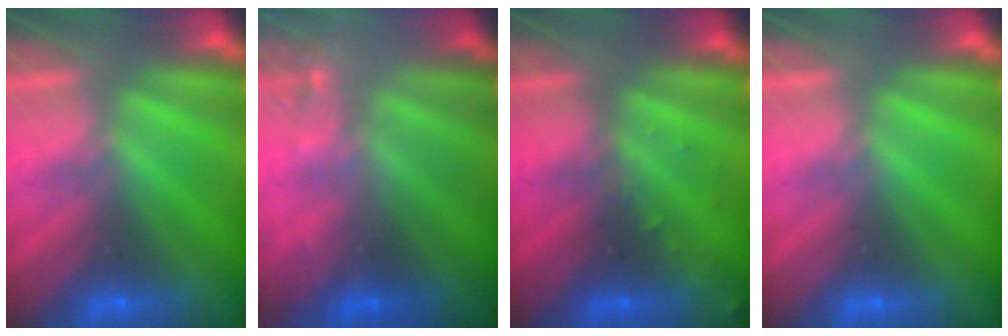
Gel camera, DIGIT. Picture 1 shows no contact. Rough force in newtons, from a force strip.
{"total": 2.2}
{"total": 2.7}
{"total": 0.0}